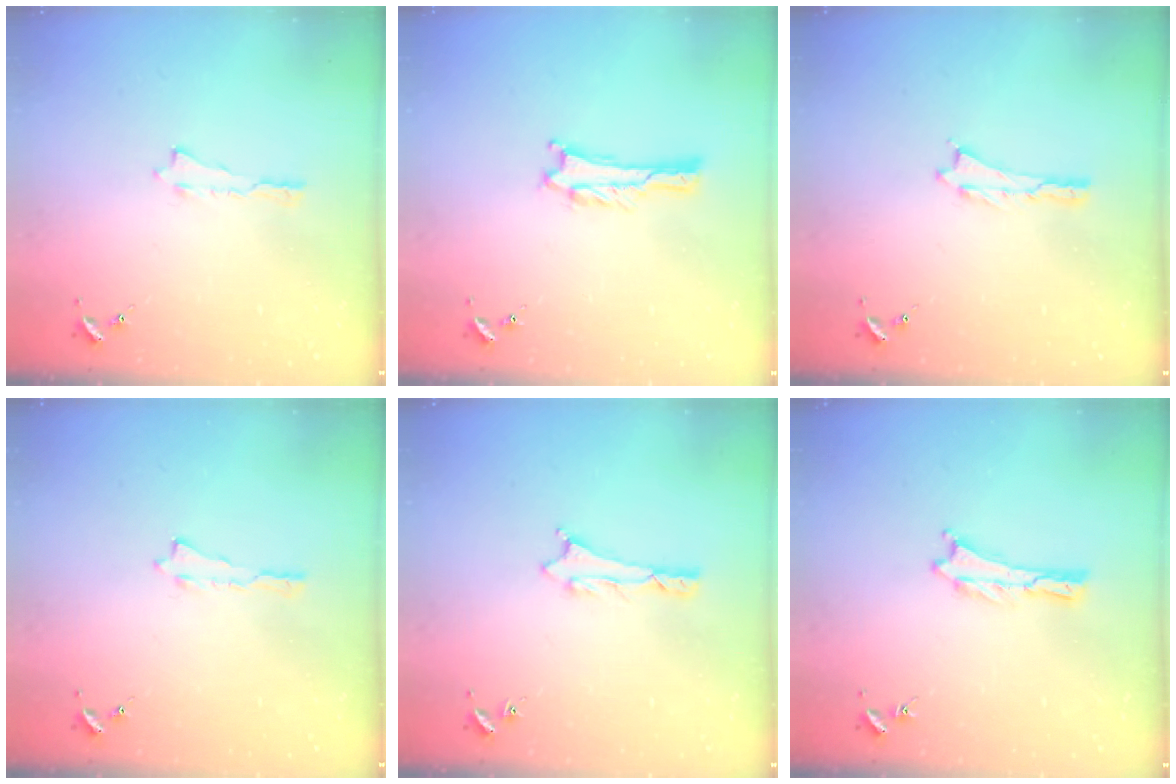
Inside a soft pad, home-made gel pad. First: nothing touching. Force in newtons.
{"total": 0.9, "press": 0.9, "slide": 0.1}
{"total": 0.0}
{"total": 0.0}
{"total": 0.8, "press": 0.8, "slide": 0.2}
{"total": 0.0}